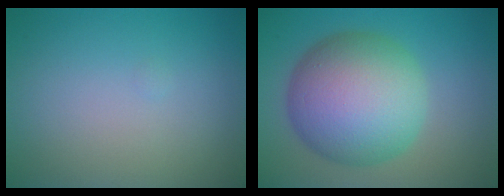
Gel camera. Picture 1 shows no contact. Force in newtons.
{"total": 11.4, "press": 11.4, "slide": 0.3}